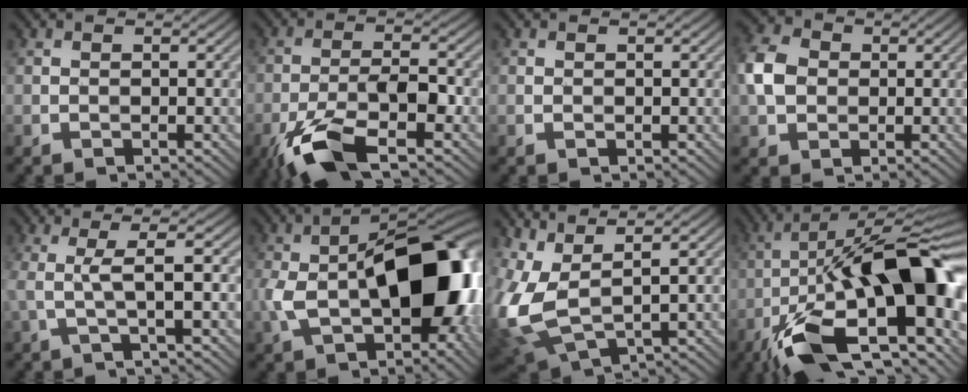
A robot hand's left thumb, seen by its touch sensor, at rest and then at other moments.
{"total": 10.7, "force": [-6.1, 3.3, 8.2], "torque": [-0.160, -0.008, -0.121]}
{"total": 0.0}
{"total": 5.5, "force": [0.3, 4.6, 3.1], "torque": [-0.082, 0.009, -0.001]}
{"total": 4.2, "force": [0.0, 0.6, 4.1], "torque": [-0.075, 0.009, -0.009]}
{"total": 15.5, "force": [-2.2, 8.2, 12.9], "torque": [-0.226, -0.009, -0.047]}
{"total": 10.2, "force": [2.2, 4.6, 8.9], "torque": [-0.251, -0.005, 0.054]}
{"total": 21.1, "force": [-6.7, 8.3, 18.2], "torque": [-0.317, -0.008, -0.112]}